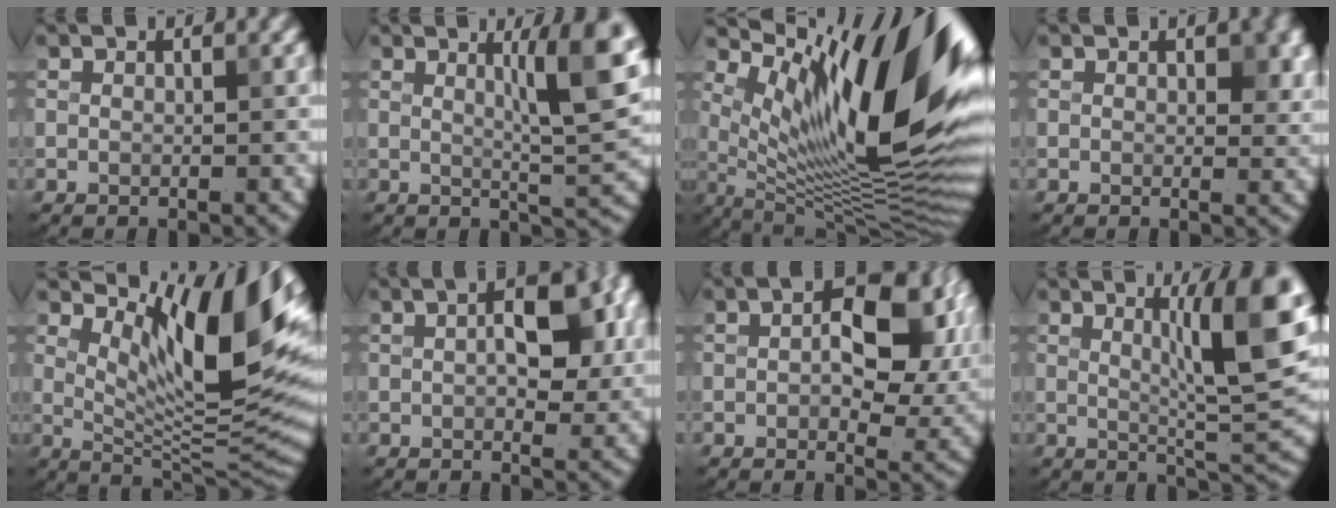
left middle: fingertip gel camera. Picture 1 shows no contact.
{"total": 6.1, "force": [2.1, 1.0, 5.6], "torque": [-0.076, 0.000, 0.037]}
{"total": 16.5, "force": [6.6, 5.0, 14.3], "torque": [-0.222, 0.001, 0.120]}
{"total": 2.4, "force": [0.8, 1.6, 1.7], "torque": [-0.022, -0.003, 0.011]}
{"total": 12.0, "force": [5.3, 3.7, 10.1], "torque": [-0.148, -0.006, 0.101]}
{"total": 6.0, "force": [1.4, 2.9, 5.1], "torque": [-0.071, 0.010, 0.021]}
{"total": 9.3, "force": [1.9, 5.0, 7.6], "torque": [-0.093, 0.011, 0.025]}
{"total": 8.4, "force": [2.7, 1.4, 7.9], "torque": [-0.111, 0.001, 0.050]}